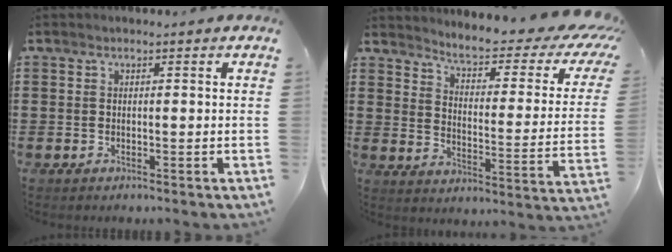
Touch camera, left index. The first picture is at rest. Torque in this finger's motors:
{"motor_torque": [1.39, -0.74, 0.47, 0.07]}